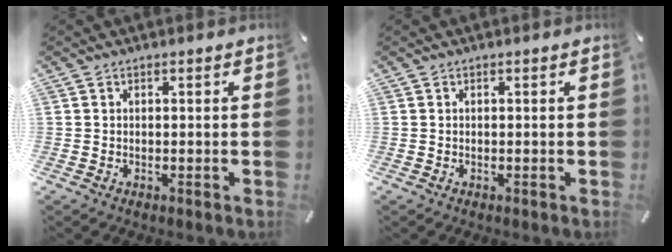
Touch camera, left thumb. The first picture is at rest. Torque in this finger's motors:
{"motor_torque": [0.00, 0.00, 0.00, 0.00, 0.00]}